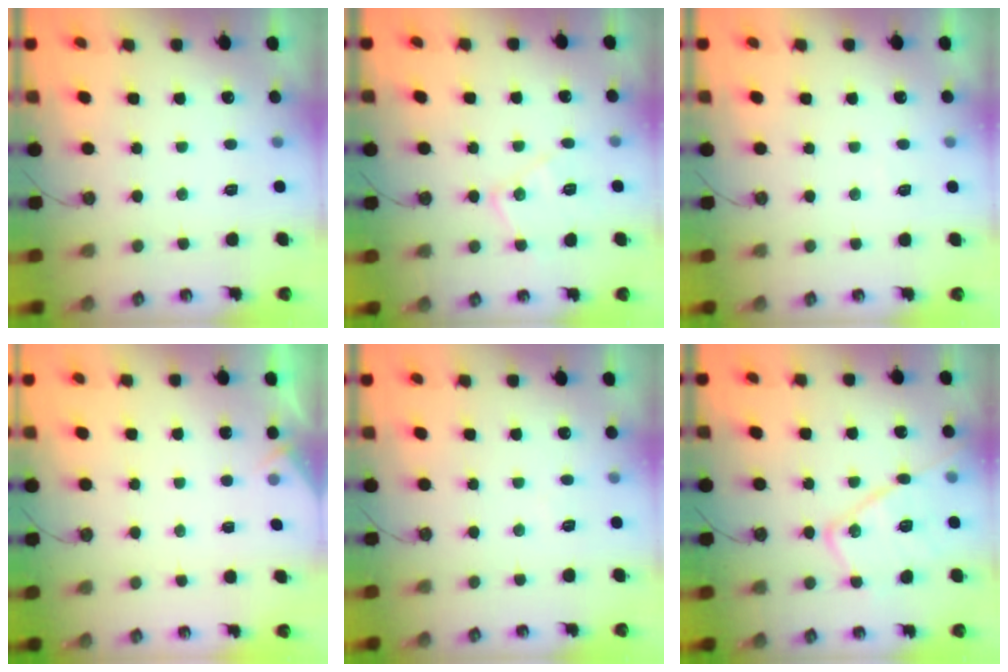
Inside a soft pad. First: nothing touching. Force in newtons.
{"total": 10.6, "press": 10.6, "slide": 0.6}
{"total": 3.6, "press": 3.6, "slide": 0.6}
{"total": 2.5, "press": 2.4, "slide": 0.4}
{"total": 3.8, "press": 3.8, "slide": 0.5}
{"total": 16.5, "press": 16.5, "slide": 1.6}